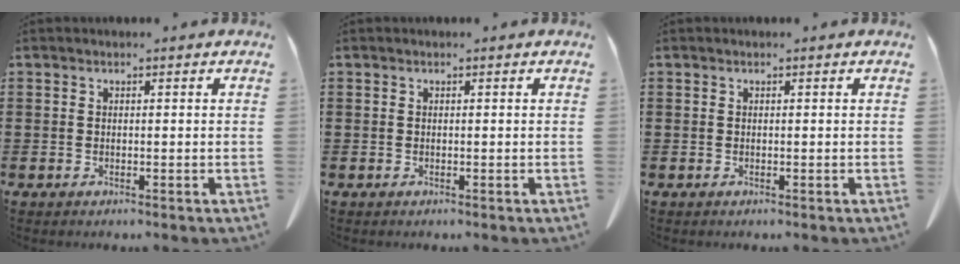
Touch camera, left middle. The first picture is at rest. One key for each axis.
{"total": 0.0}
{"total": 0.0}